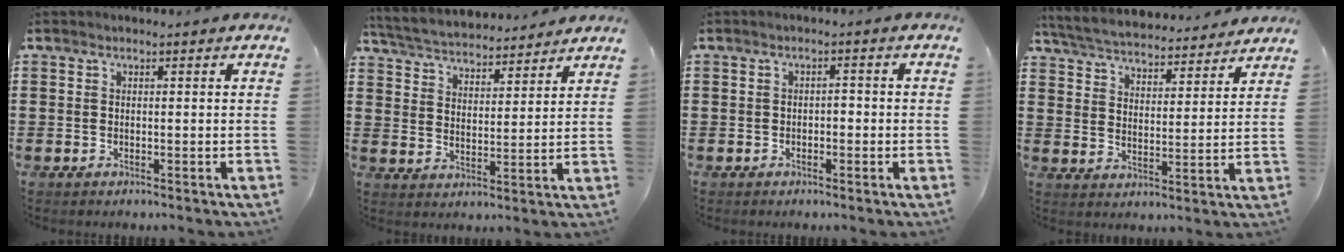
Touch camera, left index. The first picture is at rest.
{"total": 4.4, "force": [4.4, 0.3, 0.4], "torque": [-0.032, -0.027, 0.074]}
{"total": 1.4, "force": [-0.9, 0.7, 0.7], "torque": [-0.019, 0.003, -0.021]}
{"total": 5.1, "force": [5.0, 0.3, 0.6], "torque": [-0.039, -0.033, 0.085]}